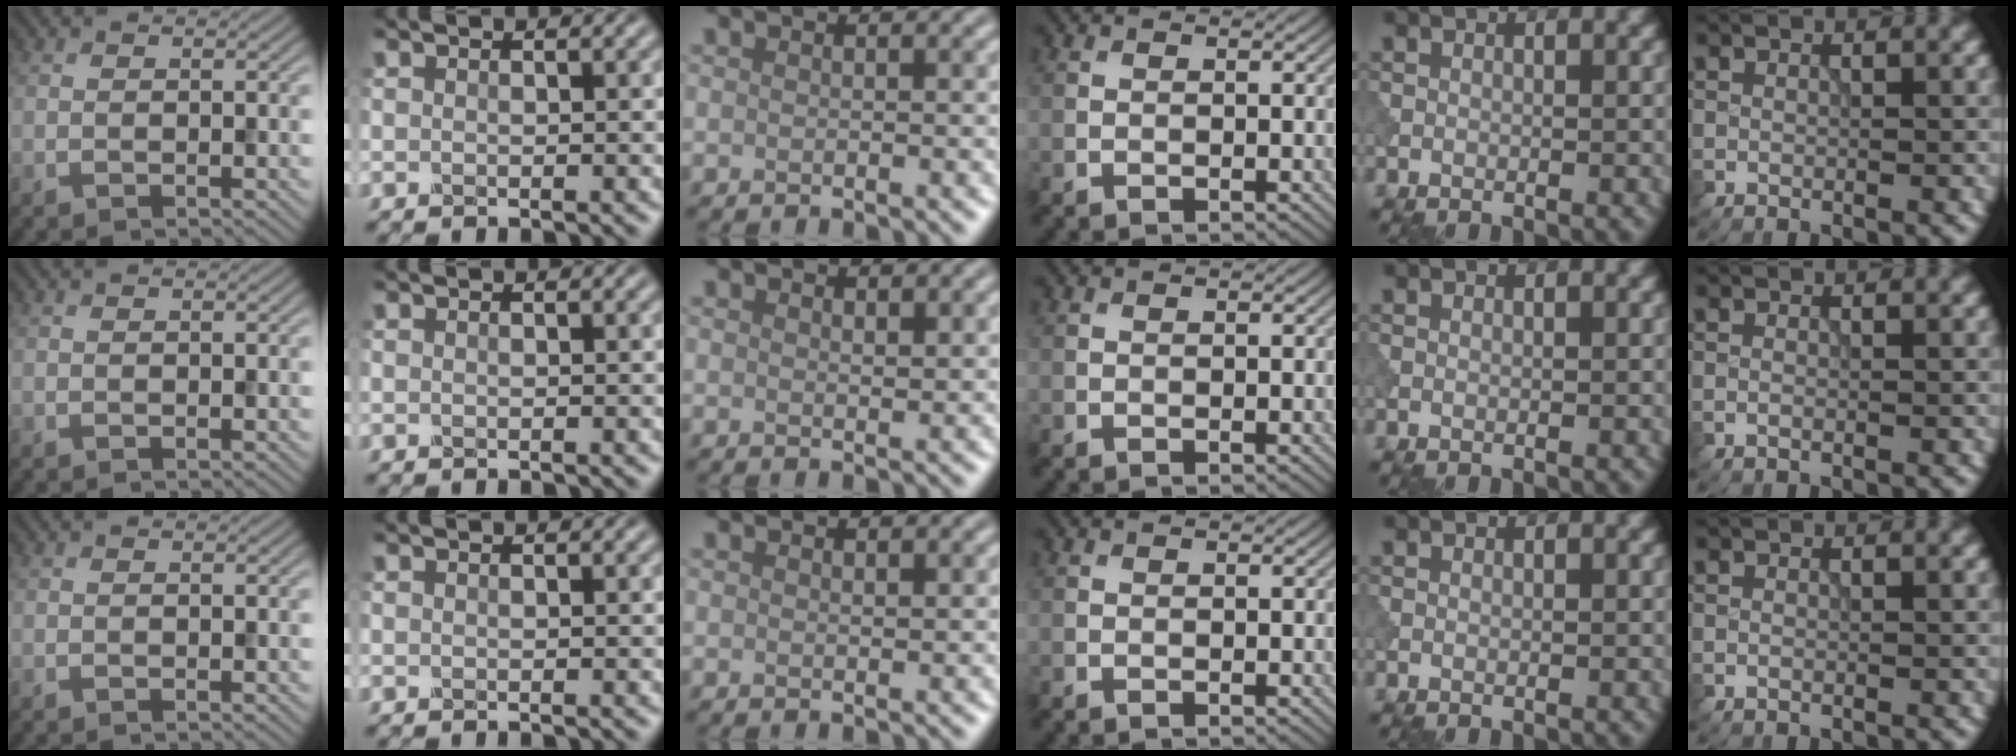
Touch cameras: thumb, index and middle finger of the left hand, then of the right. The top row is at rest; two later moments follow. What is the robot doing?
{"motion": "dispense", "object": "dispenser bottle"}